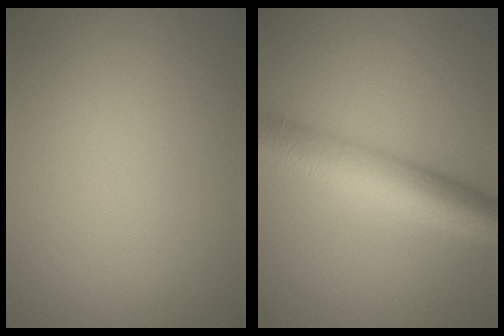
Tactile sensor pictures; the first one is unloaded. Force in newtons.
{"total": 7.4, "press": 7.4, "slide": 0.0}